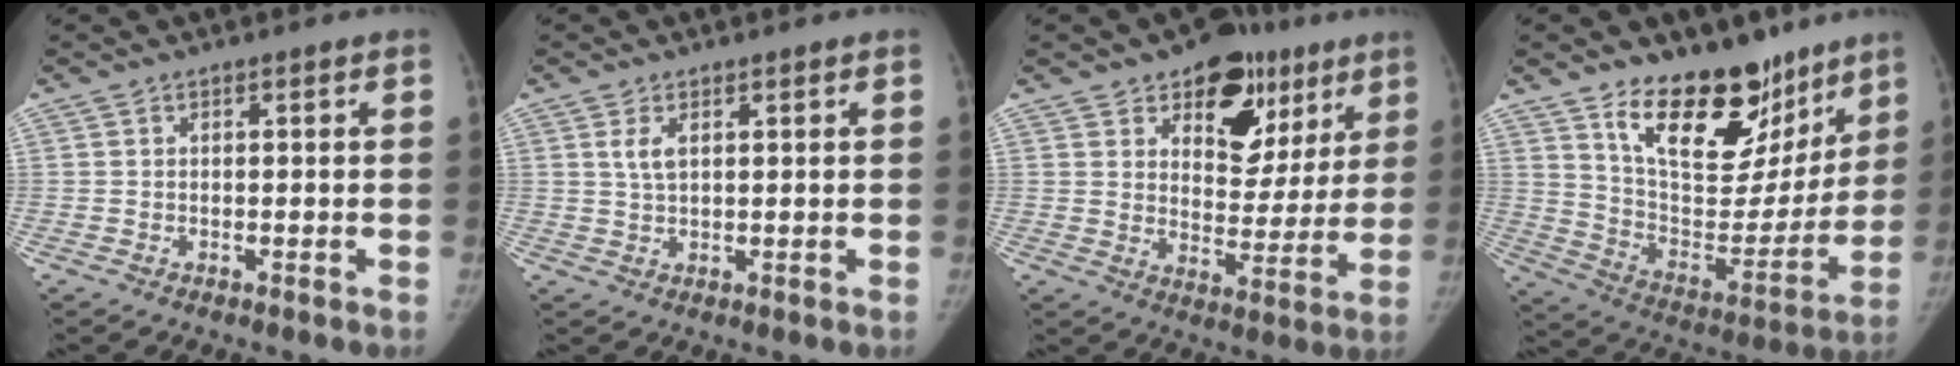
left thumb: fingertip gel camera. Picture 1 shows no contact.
{"total": 2.9, "force": [1.3, 1.4, 2.2], "torque": [-0.042, -0.003, 0.029]}
{"total": 16.4, "force": [9.0, 10.2, 9.2], "torque": [-0.056, -0.037, 0.129]}
{"total": 23.3, "force": [15.3, 11.8, 13.0], "torque": [-0.137, -0.091, 0.249]}